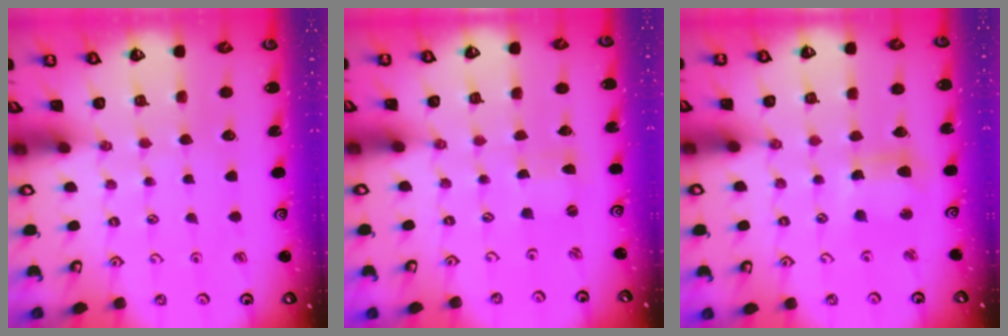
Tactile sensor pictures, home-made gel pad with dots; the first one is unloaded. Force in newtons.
{"total": 1.5, "press": 1.4, "slide": 0.2}
{"total": 8.8, "press": 8.8, "slide": 1.0}